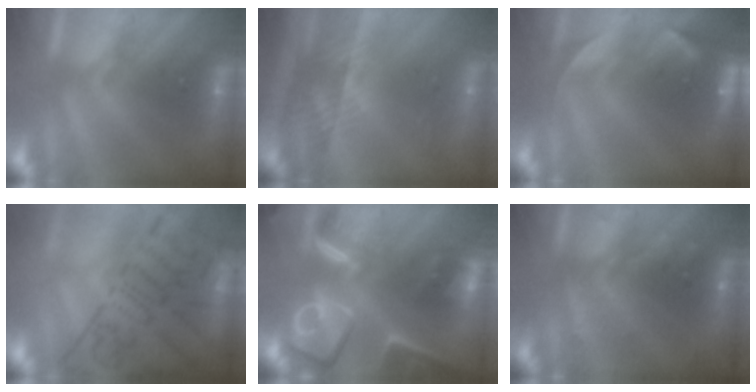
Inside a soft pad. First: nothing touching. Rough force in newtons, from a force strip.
{"total": 2.4}
{"total": 7.4}
{"total": 7.7}
{"total": 9.1}
{"total": 2.4}